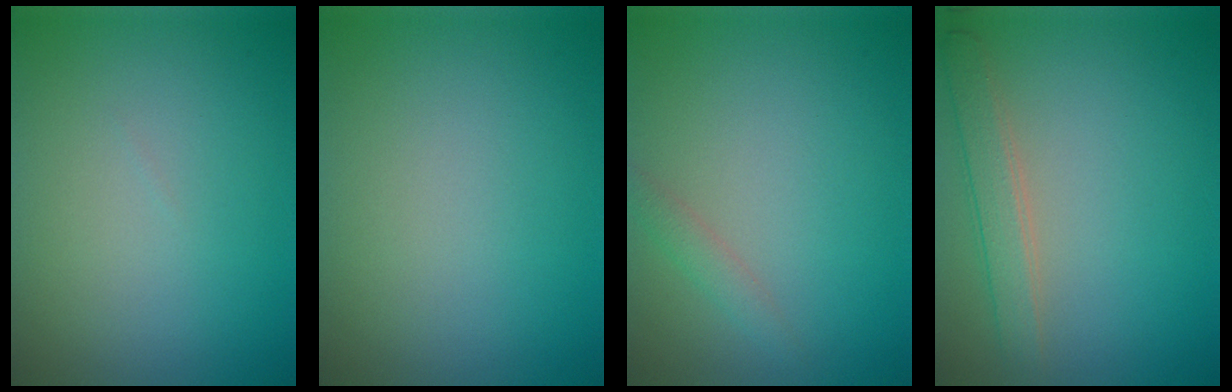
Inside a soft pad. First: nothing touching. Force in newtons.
{"total": 0.0}
{"total": 1.3, "press": 1.3, "slide": 0.1}
{"total": 2.6, "press": 2.6, "slide": 0.2}